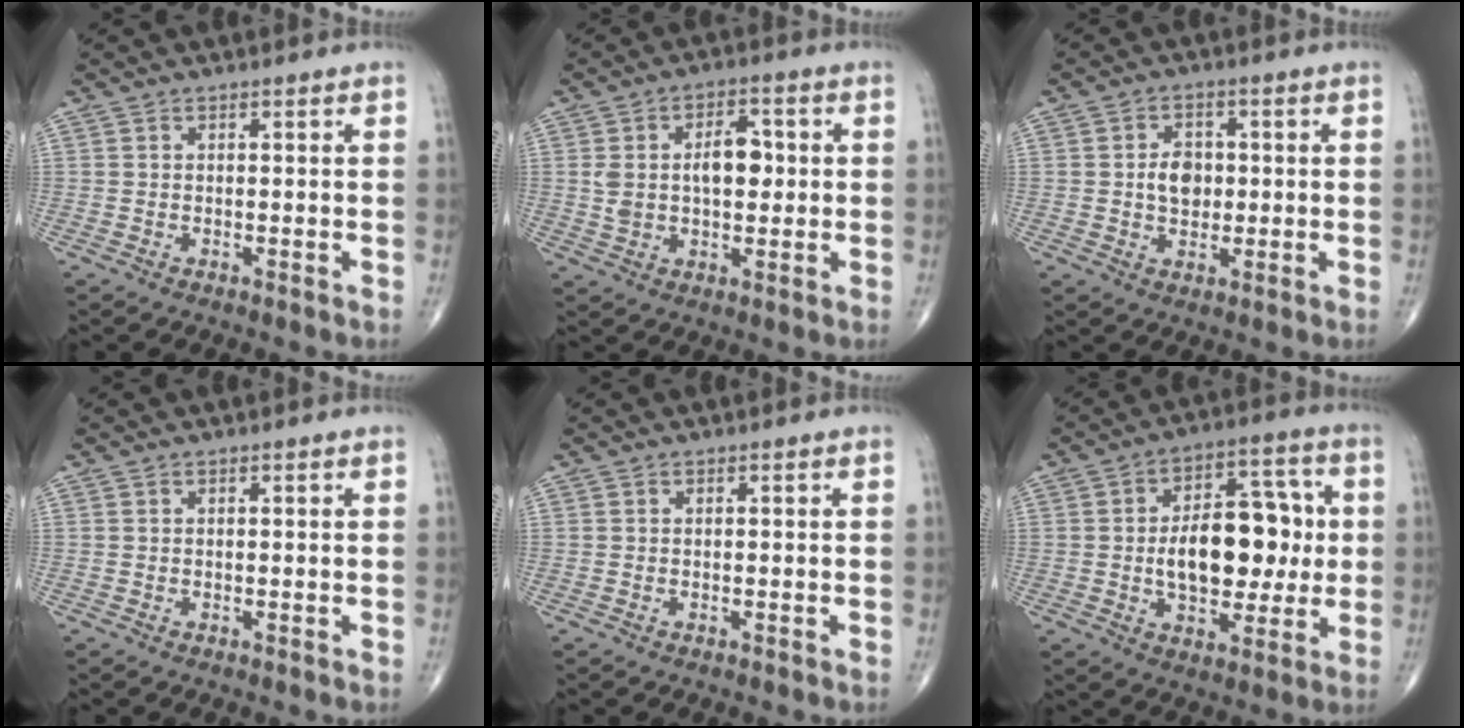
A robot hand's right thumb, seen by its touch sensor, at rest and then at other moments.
{"total": 9.3, "force": [1.1, 5.3, 7.5], "torque": [-0.111, 0.013, 0.021]}
{"total": 5.5, "force": [0.1, 4.1, 3.7], "torque": [-0.040, 0.004, 0.001]}
{"total": 0.0}
{"total": 0.0}
{"total": 17.0, "force": [0.0, 9.8, 13.8], "torque": [-0.169, 0.024, 0.002]}